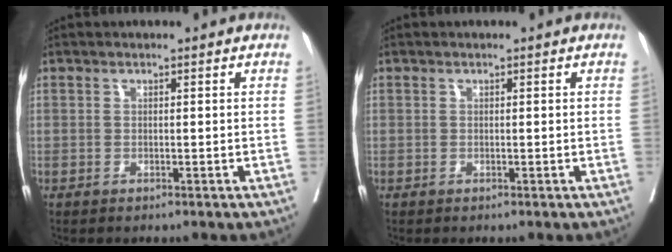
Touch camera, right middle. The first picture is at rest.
{"total": 0.0}